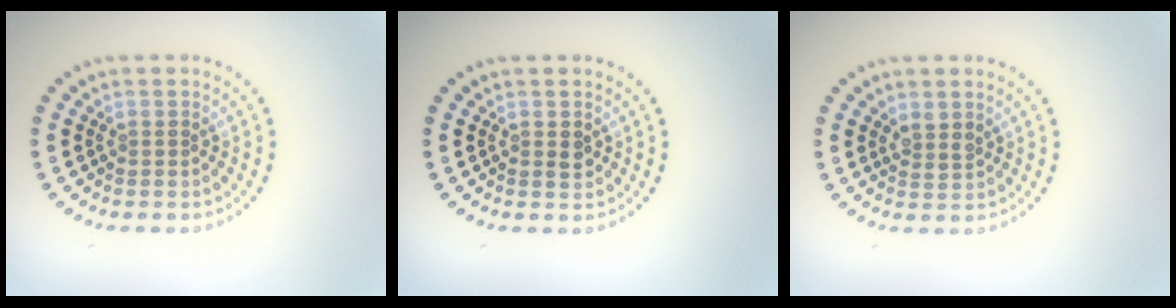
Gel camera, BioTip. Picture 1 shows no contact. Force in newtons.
{"total": 1.2, "press": 1.2, "slide": 0.1}
{"total": 1.3, "press": 1.1, "slide": 0.7}